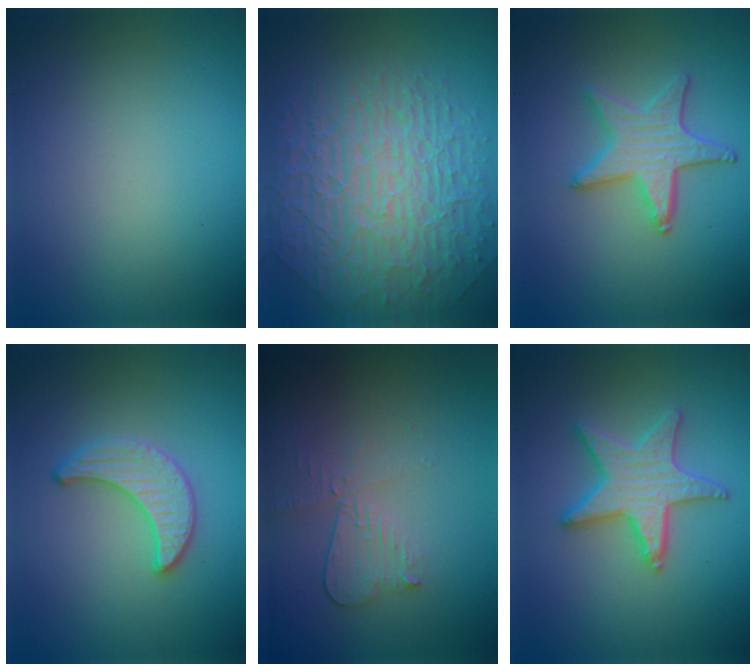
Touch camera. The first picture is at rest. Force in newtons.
{"total": 9.9, "press": 6.6, "slide": 7.3}
{"total": 4.1, "press": 3.6, "slide": 2.0}
{"total": 2.4, "press": 2.4, "slide": 0.1}
{"total": 3.0, "press": 2.6, "slide": 1.5}
{"total": 5.1, "press": 5.0, "slide": 0.9}